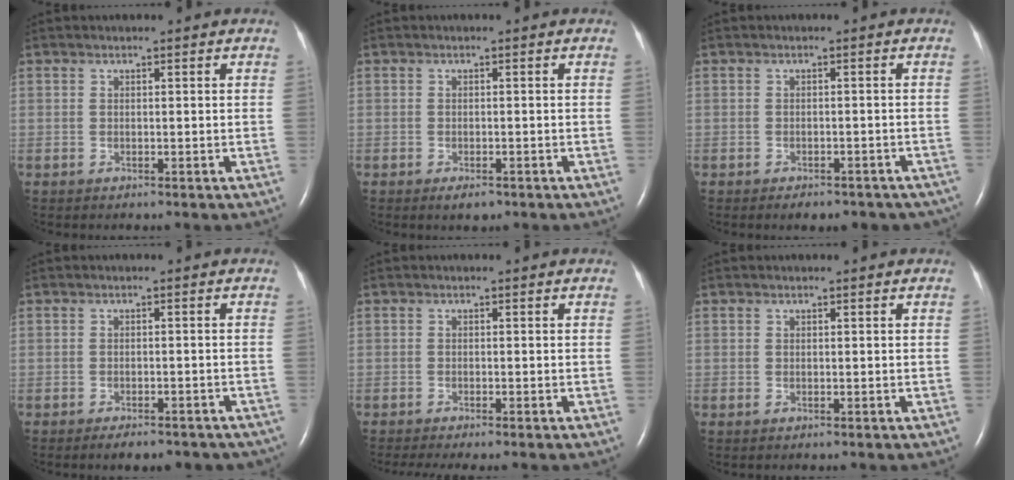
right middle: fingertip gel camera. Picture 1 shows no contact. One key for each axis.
{"total": 1.6, "fx": -1.0, "fy": 0.7, "fz": 1.0, "tx": -0.022, "ty": -0.001, "tz": -0.010}
{"total": 7.4, "fx": -6.2, "fy": 3.1, "fz": 2.7, "tx": -0.028, "ty": 0.004, "tz": -0.060}
{"total": 7.1, "fx": -6.0, "fy": 2.5, "fz": 2.9, "tx": -0.031, "ty": 0.002, "tz": -0.064}
{"total": 3.5, "fx": -3.1, "fy": -0.4, "fz": 1.8, "tx": -0.027, "ty": -0.008, "tz": -0.048}
{"total": 0.0}